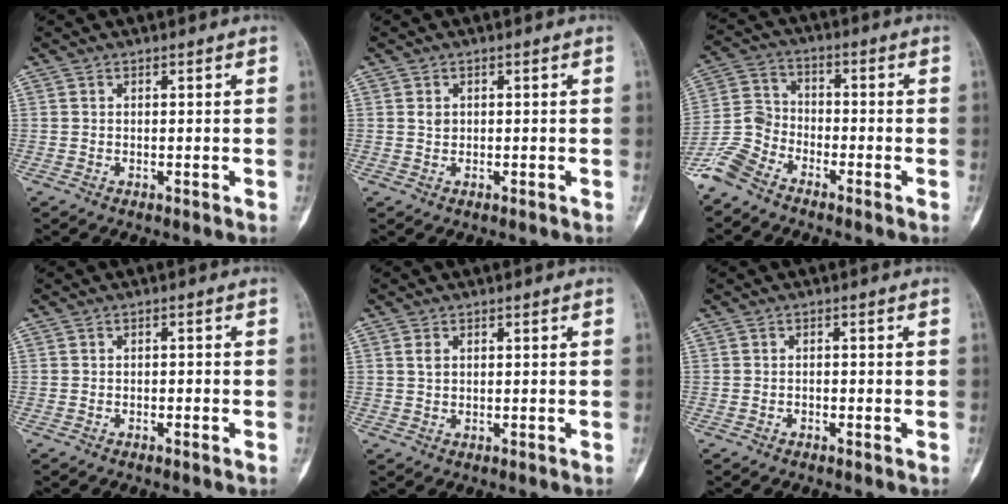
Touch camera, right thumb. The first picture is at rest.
{"total": 1.1, "force": [0.1, 0.9, 0.6], "torque": [-0.008, 0.002, 0.003]}
{"total": 7.9, "force": [-6.2, 4.0, 2.9], "torque": [-0.062, 0.028, -0.140]}
{"total": 0.7, "force": [-0.5, 0.3, 0.4], "torque": [-0.006, 0.006, -0.010]}
{"total": 1.6, "force": [0.7, 1.0, 1.1], "torque": [-0.021, -0.001, 0.016]}
{"total": 0.7, "force": [-0.4, 0.4, 0.3], "torque": [-0.003, 0.002, -0.011]}